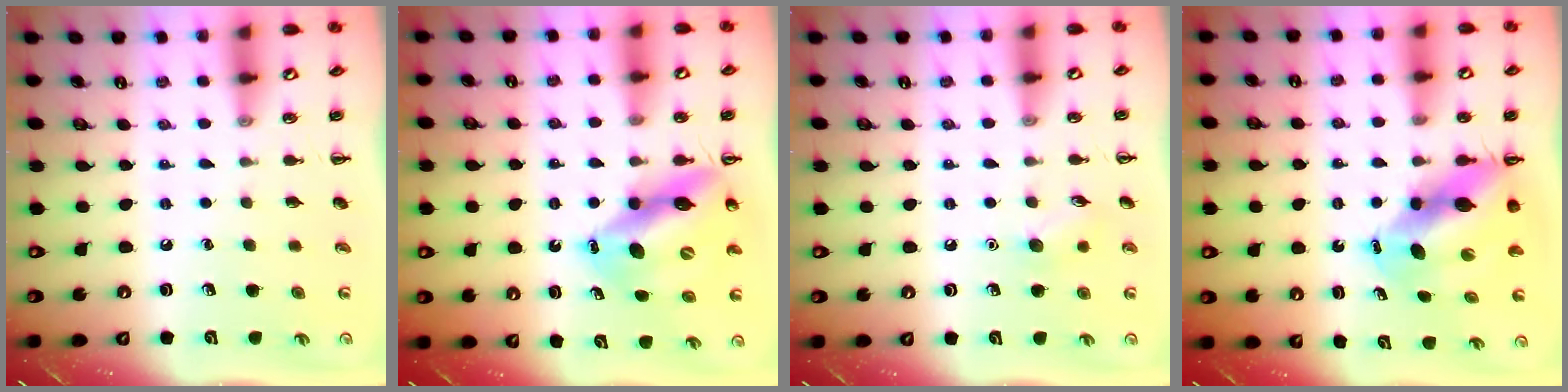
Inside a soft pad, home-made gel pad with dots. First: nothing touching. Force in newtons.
{"total": 13.8, "press": 13.1, "slide": 4.3}
{"total": 6.1, "press": 5.9, "slide": 1.6}
{"total": 10.4, "press": 10.0, "slide": 2.9}